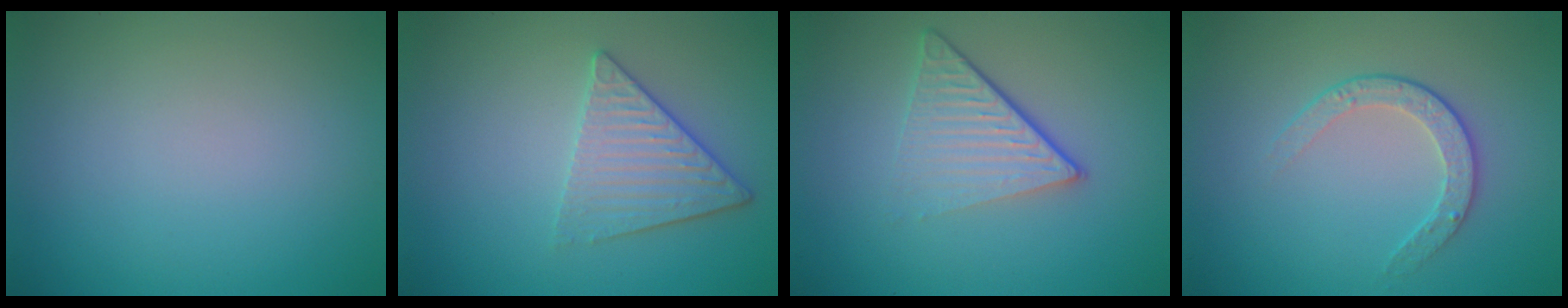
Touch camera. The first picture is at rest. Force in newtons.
{"total": 3.3, "press": 3.2, "slide": 0.9}
{"total": 4.9, "press": 3.0, "slide": 3.9}
{"total": 2.2, "press": 1.6, "slide": 1.5}